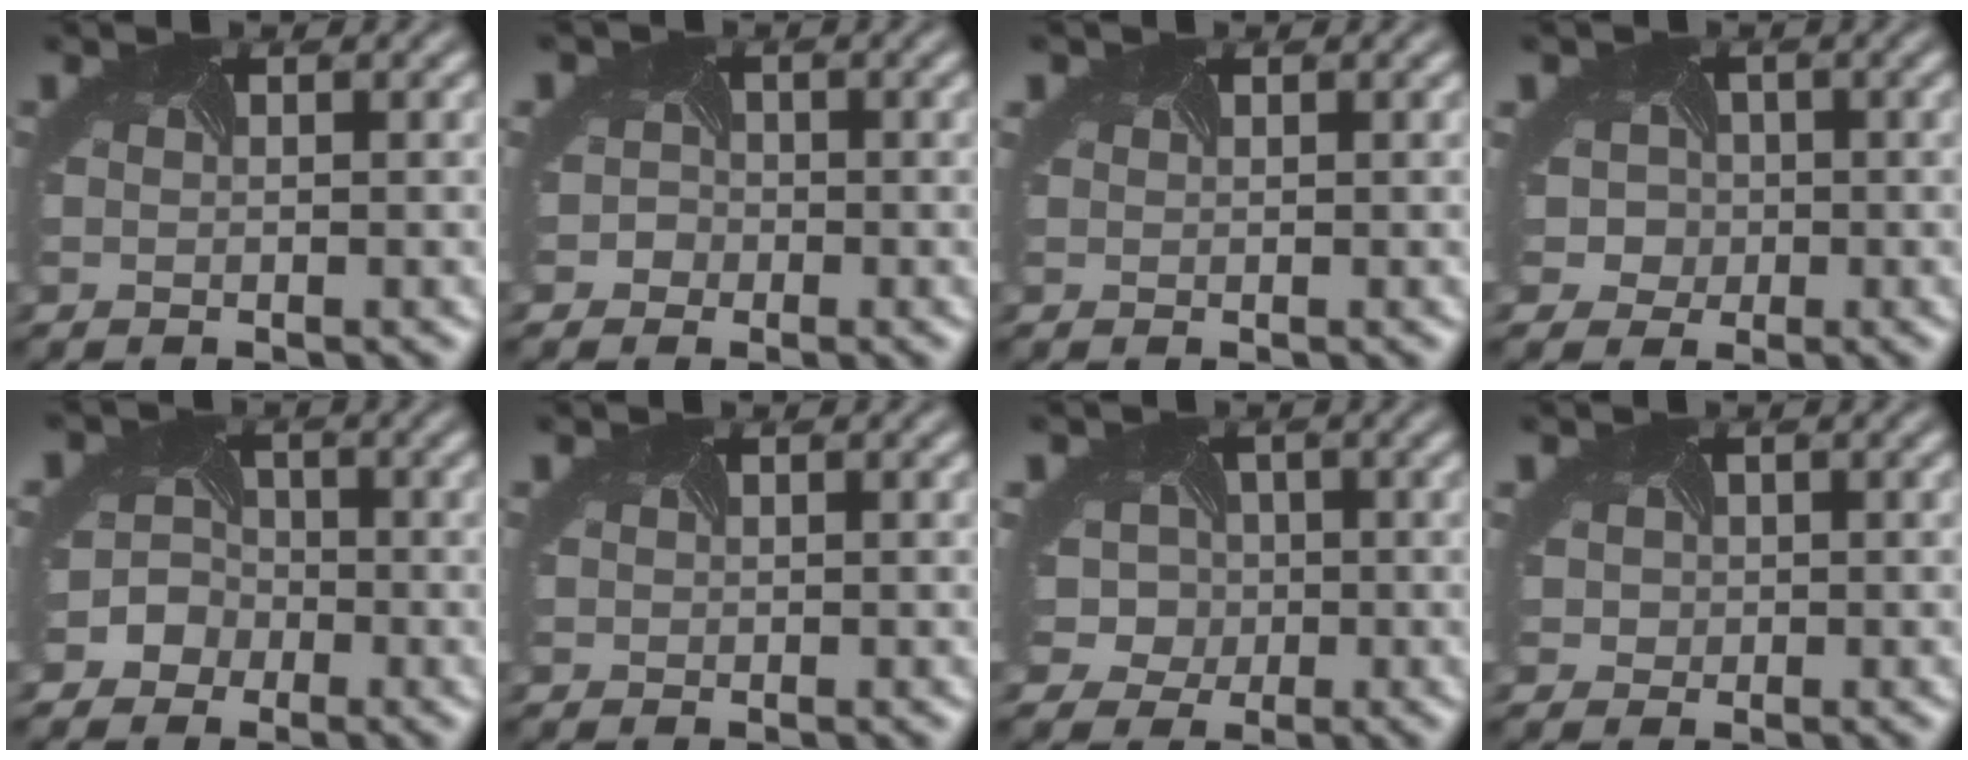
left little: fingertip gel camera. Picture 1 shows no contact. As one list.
[{"total": 2.2, "force": [-0.8, 2.0, -0.1], "torque": [0.012, 0.006, -0.028]}, {"total": 0.9, "force": [0.4, 0.7, 0.3], "torque": [-0.002, 0.010, -0.004]}, {"total": 5.1, "force": [0.0, 4.9, 1.2], "torque": [-0.019, 0.020, -0.039]}, {"total": 5.3, "force": [-1.9, 4.9, 0.8], "torque": [-0.006, 0.017, -0.065]}, {"total": 0.5, "force": [0.1, 0.2, -0.5], "torque": [0.004, 0.002, 0.002]}, {"total": 7.2, "force": [0.8, 6.7, 2.7], "torque": [-0.043, 0.021, -0.035]}, {"total": 2.1, "force": [0.5, 2.0, 0.0], "torque": [0.002, 0.015, -0.005]}]